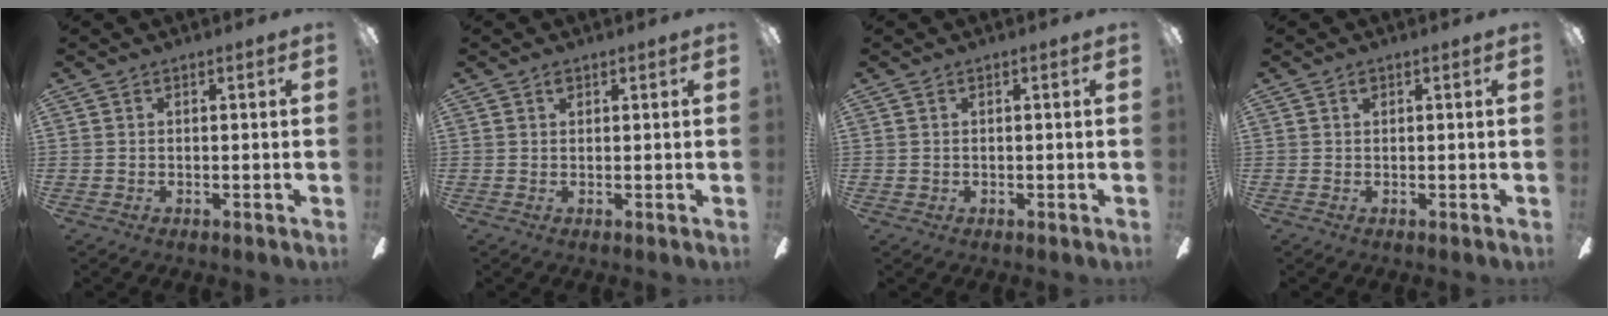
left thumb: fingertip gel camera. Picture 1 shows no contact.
{"total": 1.1, "force": [0.8, 0.6, 0.4], "torque": [-0.008, 0.002, 0.015]}
{"total": 0.7, "force": [0.3, 0.5, -0.2], "torque": [0.004, 0.005, 0.005]}
{"total": 0.6, "force": [0.3, 0.4, 0.3], "torque": [-0.007, 0.003, 0.006]}